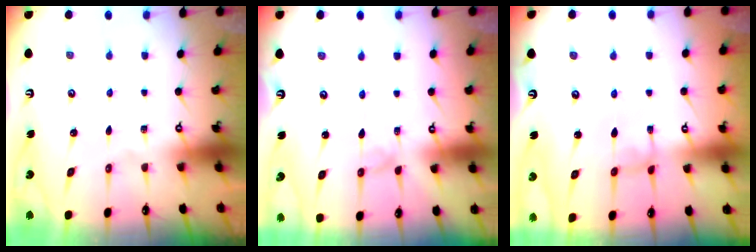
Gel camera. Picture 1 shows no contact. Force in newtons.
{"total": 1.8, "press": 1.8, "slide": 0.1}
{"total": 1.4, "press": 1.4, "slide": 0.1}